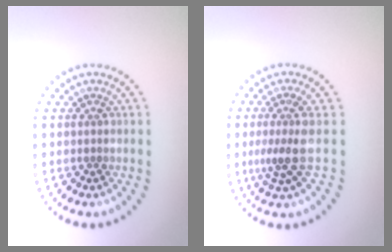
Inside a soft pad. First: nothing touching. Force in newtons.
{"total": 3.0, "press": 2.1, "slide": 2.1}